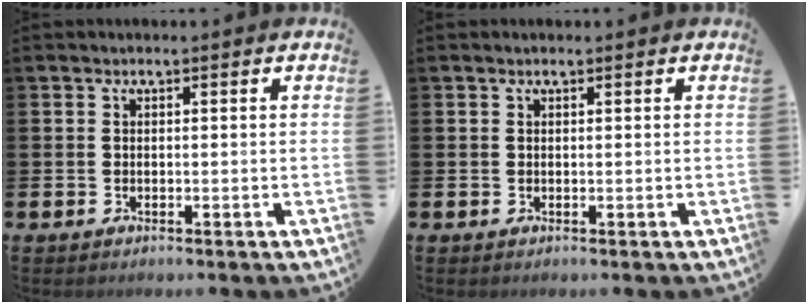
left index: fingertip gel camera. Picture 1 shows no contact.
{"total": 0.6, "force": [0.5, 0.1, 0.3], "torque": [0.001, -0.001, 0.007]}